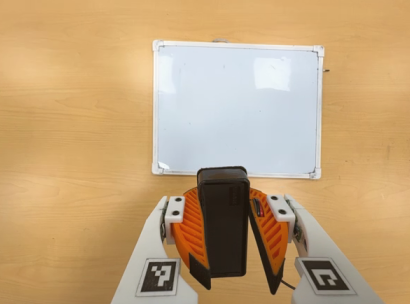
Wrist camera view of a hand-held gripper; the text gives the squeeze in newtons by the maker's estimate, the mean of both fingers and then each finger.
{"total": 10.6, "left": 10.4, "right": 10.7}